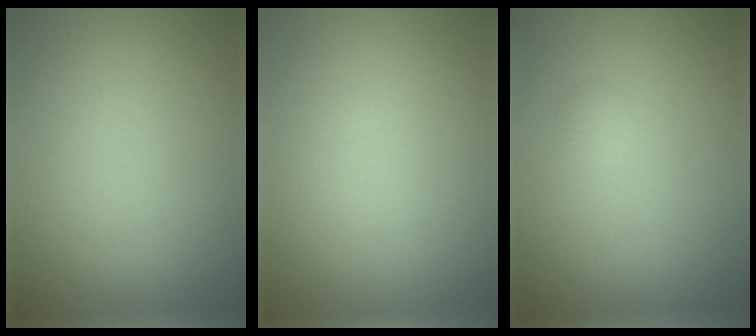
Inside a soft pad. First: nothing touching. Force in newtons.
{"total": 0.0}
{"total": 0.7, "press": 0.7, "slide": 0.0}